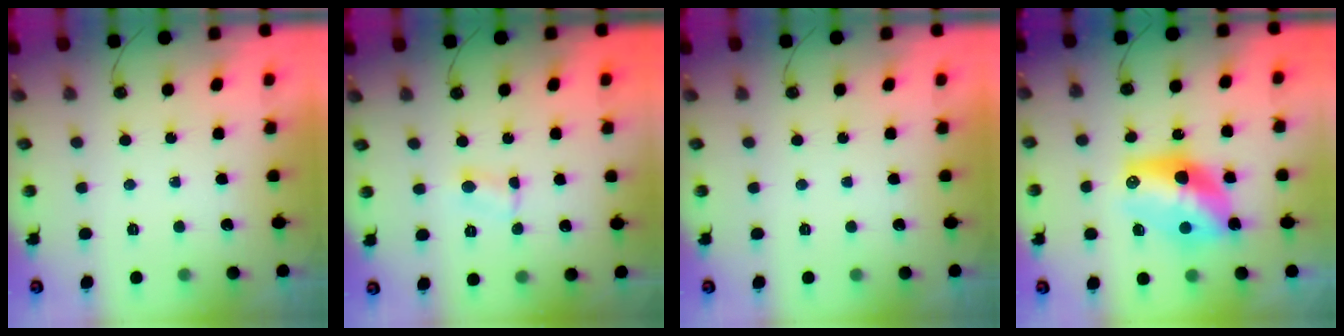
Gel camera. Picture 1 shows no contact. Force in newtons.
{"total": 2.7, "press": 2.6, "slide": 0.5}
{"total": 0.0}
{"total": 14.2, "press": 14.2, "slide": 1.0}